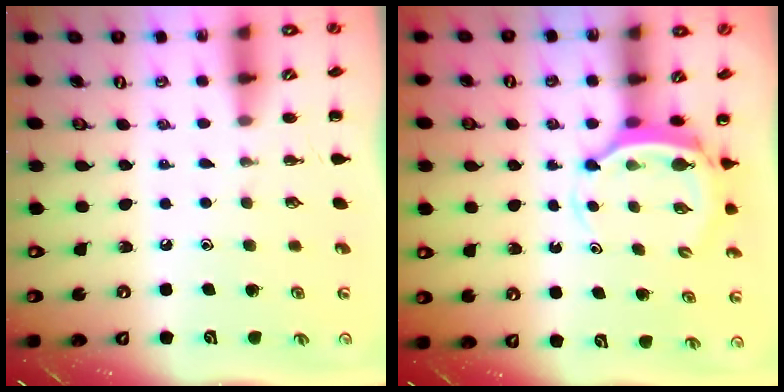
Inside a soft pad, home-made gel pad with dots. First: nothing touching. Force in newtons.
{"total": 5.5, "press": 5.5, "slide": 0.9}